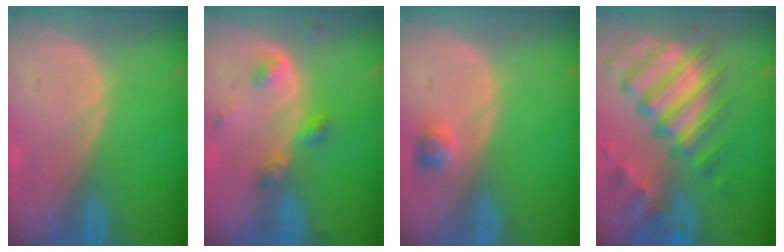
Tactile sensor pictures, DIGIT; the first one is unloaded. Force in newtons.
{"total": 4.2, "press": 3.9, "slide": 1.5}
{"total": 2.2, "press": 2.2, "slide": 0.2}
{"total": 11.9, "press": 10.3, "slide": 5.9}